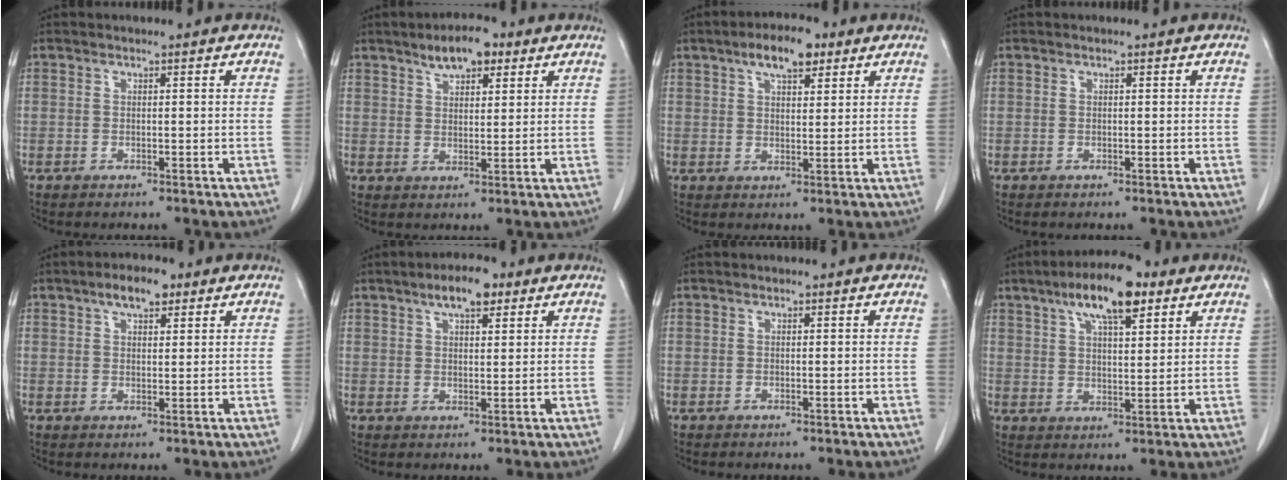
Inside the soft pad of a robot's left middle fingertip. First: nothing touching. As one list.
[{"total": 6.3, "force": [4.1, 2.5, 4.2], "torque": [-0.070, 0.010, 0.064]}, {"total": 6.7, "force": [4.1, 2.5, 4.7], "torque": [-0.082, 0.013, 0.065]}, {"total": 0.0}, {"total": 4.7, "force": [2.9, 1.9, 3.2], "torque": [-0.057, 0.011, 0.048]}, {"total": 6.0, "force": [3.7, 2.0, 4.2], "torque": [-0.075, 0.010, 0.059]}, {"total": 0.0}, {"total": 11.1, "force": [6.5, 3.1, 8.4], "torque": [-0.147, 0.019, 0.106]}]